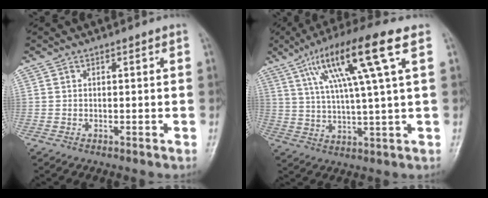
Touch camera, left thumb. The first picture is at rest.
{"total": 15.3, "force": [6.2, 1.2, 14.0], "torque": [-0.261, 0.001, 0.105]}